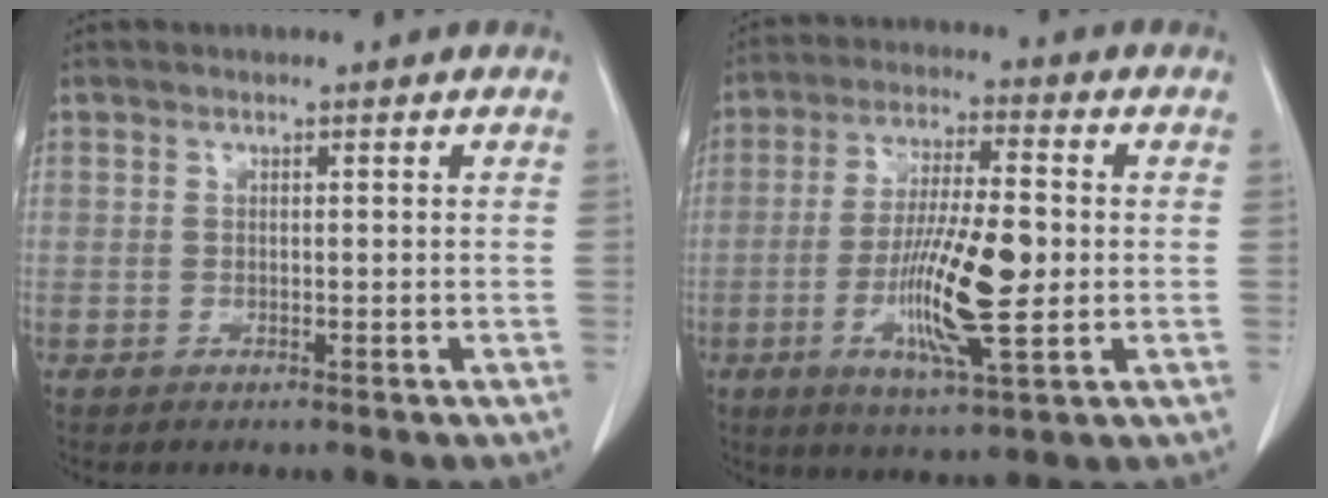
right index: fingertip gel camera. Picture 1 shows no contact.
{"total": 13.0, "force": [-2.1, 1.9, 12.7], "torque": [-0.239, -0.010, -0.039]}